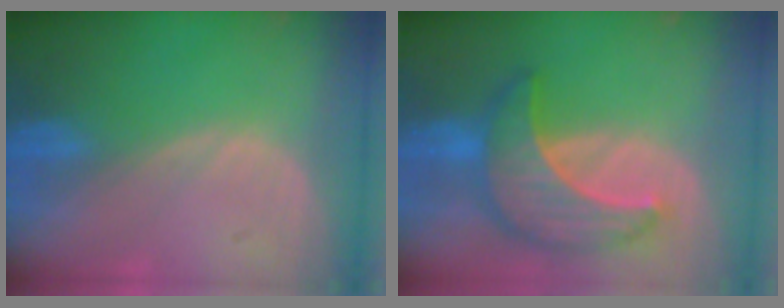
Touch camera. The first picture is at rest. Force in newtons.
{"total": 9.6, "press": 9.6, "slide": 0.8}